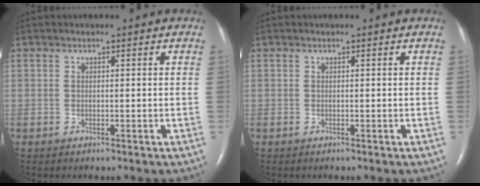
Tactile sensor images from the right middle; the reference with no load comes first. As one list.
[{"total": 0.0}]